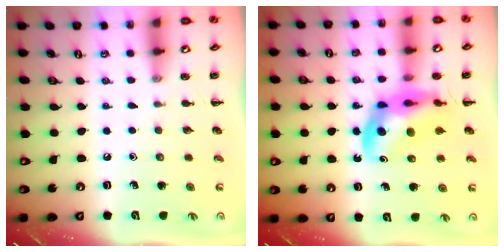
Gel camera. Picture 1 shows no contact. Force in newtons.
{"total": 13.0, "press": 12.4, "slide": 4.1}